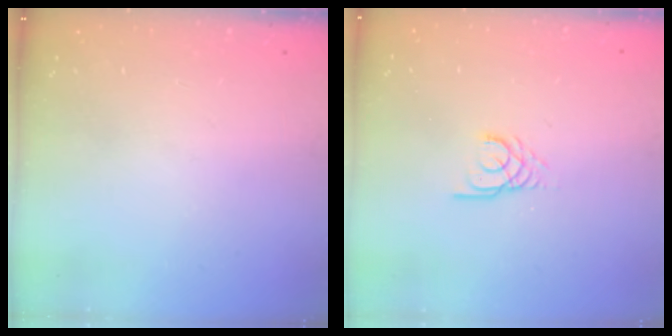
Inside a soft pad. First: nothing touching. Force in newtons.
{"total": 3.0, "press": 3.0, "slide": 0.3}